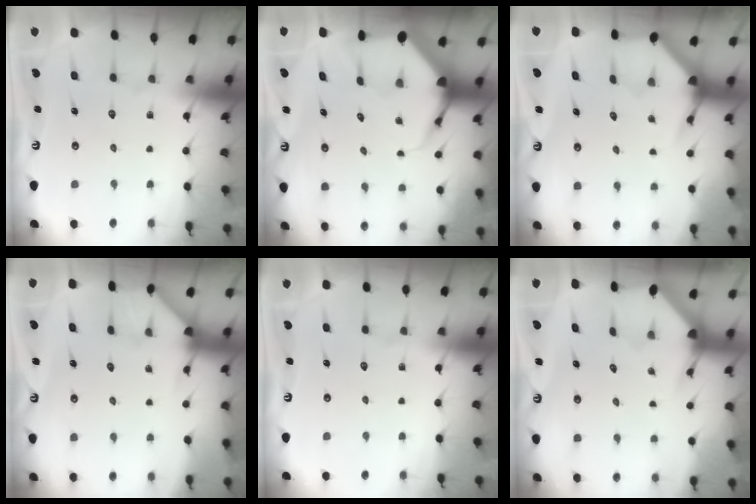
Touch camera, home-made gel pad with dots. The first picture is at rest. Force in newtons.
{"total": 5.9, "press": 5.9, "slide": 0.6}
{"total": 3.9, "press": 3.9, "slide": 0.3}
{"total": 3.4, "press": 3.4, "slide": 0.4}
{"total": 0.0}
{"total": 3.0, "press": 3.0, "slide": 0.3}